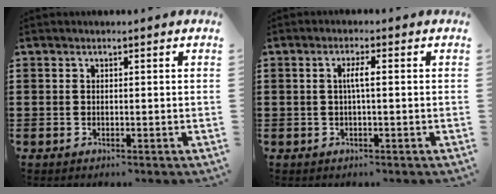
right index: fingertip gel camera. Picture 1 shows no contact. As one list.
[{"total": 2.6, "force": [0.0, 0.3, 2.6], "torque": [-0.049, 0.000, -0.003]}]